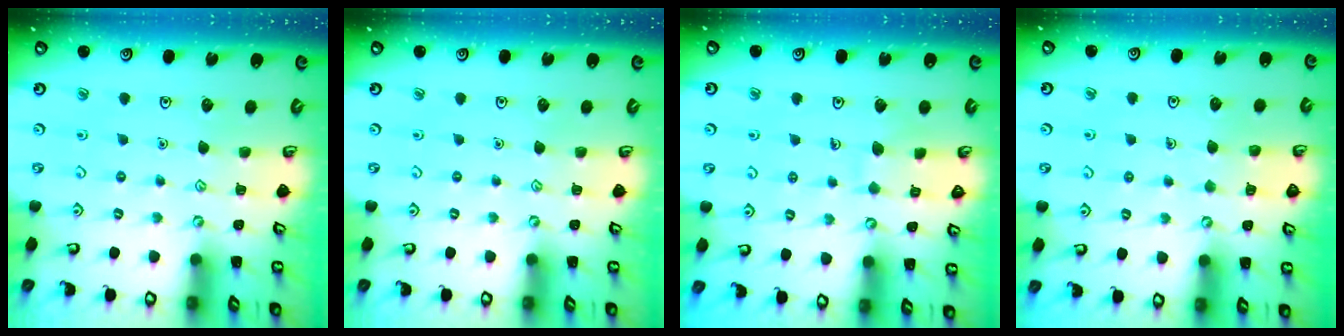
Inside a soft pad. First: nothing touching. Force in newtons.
{"total": 0.0}
{"total": 6.4, "press": 6.4, "slide": 0.3}
{"total": 3.9, "press": 3.9, "slide": 0.3}